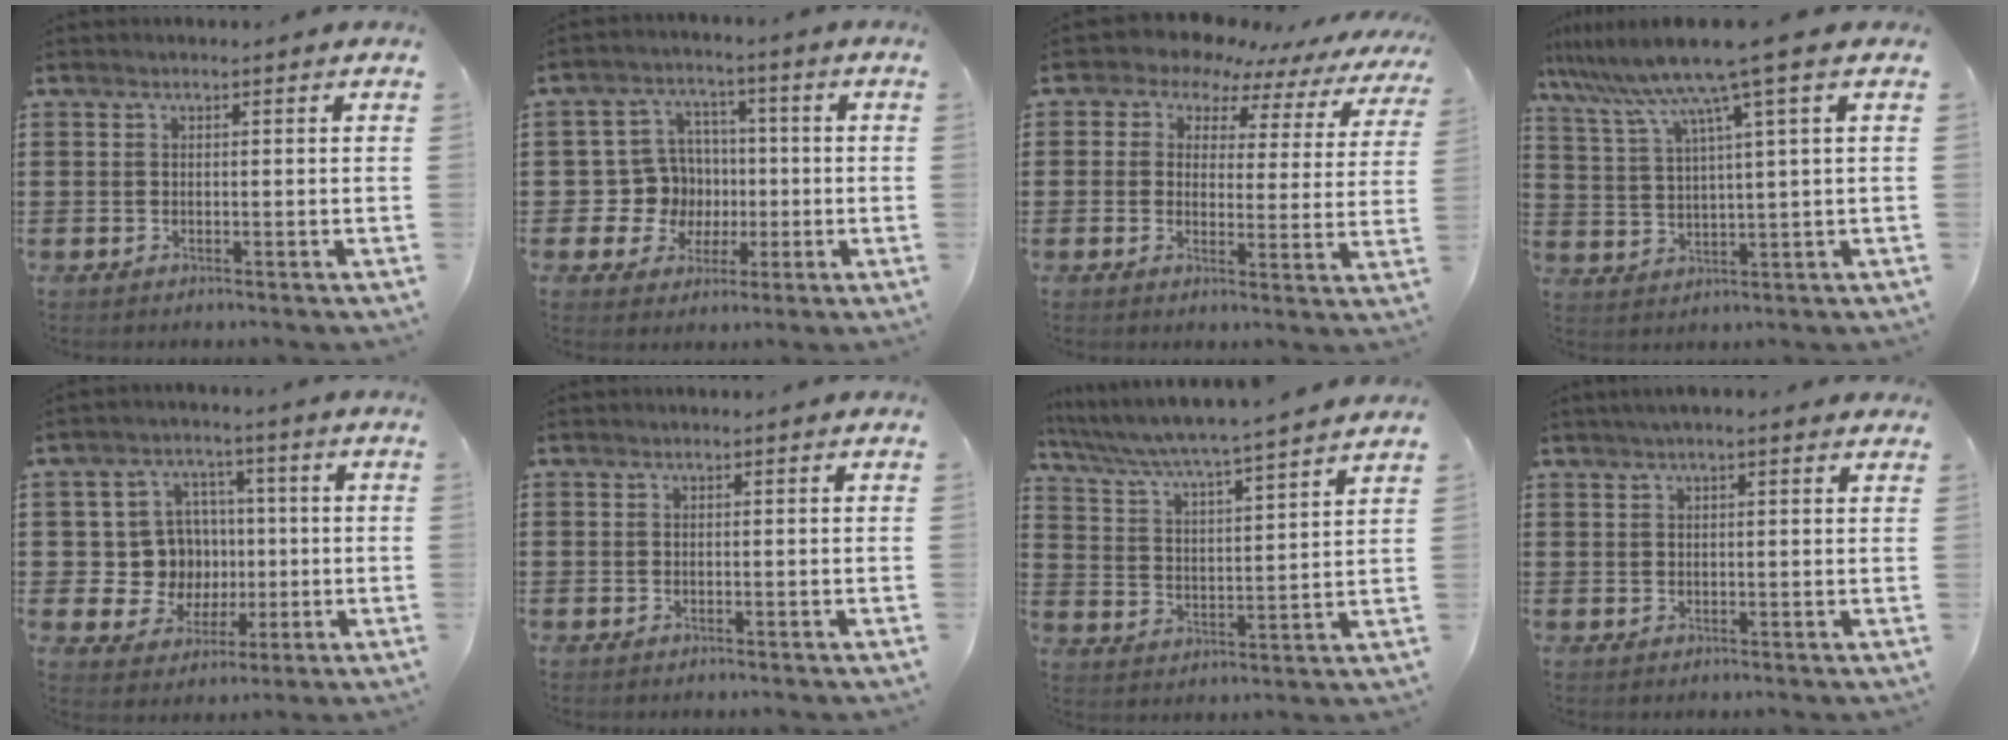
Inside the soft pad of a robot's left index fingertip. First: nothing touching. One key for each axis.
{"total": 8.4, "fx": 0.2, "fy": 8.2, "fz": 2.0, "tx": -0.073, "ty": 0.011, "tz": 0.014}
{"total": 5.2, "fx": 4.5, "fy": 2.3, "fz": 1.3, "tx": -0.057, "ty": -0.029, "tz": 0.075}
{"total": 9.2, "fx": 6.3, "fy": -0.6, "fz": 6.7, "tx": -0.160, "ty": -0.032, "tz": 0.102}
{"total": 8.9, "fx": 0.8, "fy": 8.4, "fz": 2.8, "tx": -0.066, "ty": 0.009, "tz": 0.025}
{"total": 0.0}
{"total": 4.6, "fx": 4.2, "fy": -0.9, "fz": 1.6, "tx": -0.053, "ty": -0.040, "tz": 0.062}
{"total": 2.3, "fx": 1.7, "fy": 0.3, "fz": 1.5, "tx": -0.031, "ty": 0.006, "tz": 0.031}